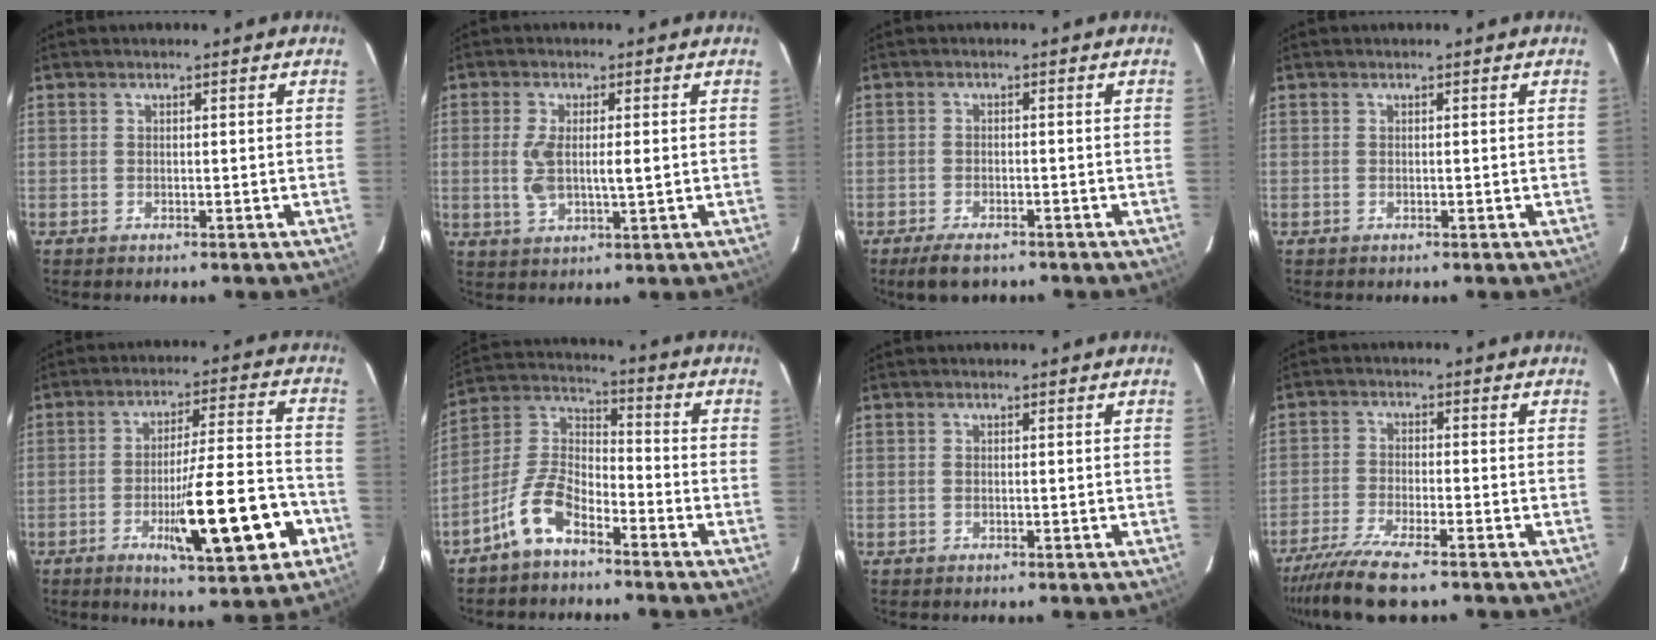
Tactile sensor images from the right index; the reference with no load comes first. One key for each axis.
{"total": 6.0, "fx": 0.1, "fy": 1.8, "fz": 5.7, "tx": -0.115, "ty": 0.000, "tz": 0.006}
{"total": 4.8, "fx": -3.6, "fy": 1.7, "fz": 2.6, "tx": -0.048, "ty": -0.007, "tz": -0.057}
{"total": 0.0}
{"total": 15.3, "fx": -5.7, "fy": 1.9, "fz": 14.1, "tx": -0.221, "ty": -0.002, "tz": -0.077}
{"total": 8.6, "fx": -5.8, "fy": 3.4, "fz": 5.4, "tx": -0.128, "ty": 0.016, "tz": -0.120}
{"total": 0.0}
{"total": 9.3, "fx": -7.5, "fy": 0.5, "fz": 5.4, "tx": -0.089, "ty": -0.025, "tz": -0.126}